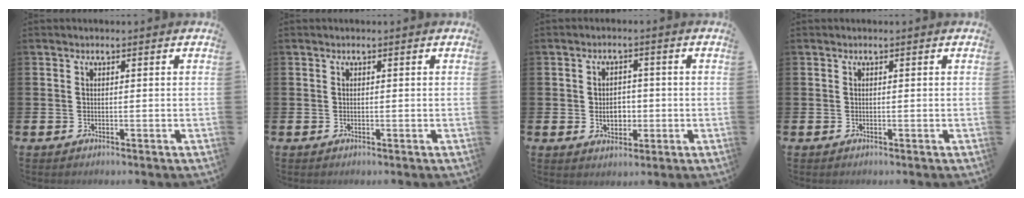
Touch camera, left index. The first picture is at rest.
{"total": 0.0}
{"total": 3.6, "force": [-0.3, 2.7, 2.4], "torque": [-0.027, -0.003, -0.014]}
{"total": 0.0}